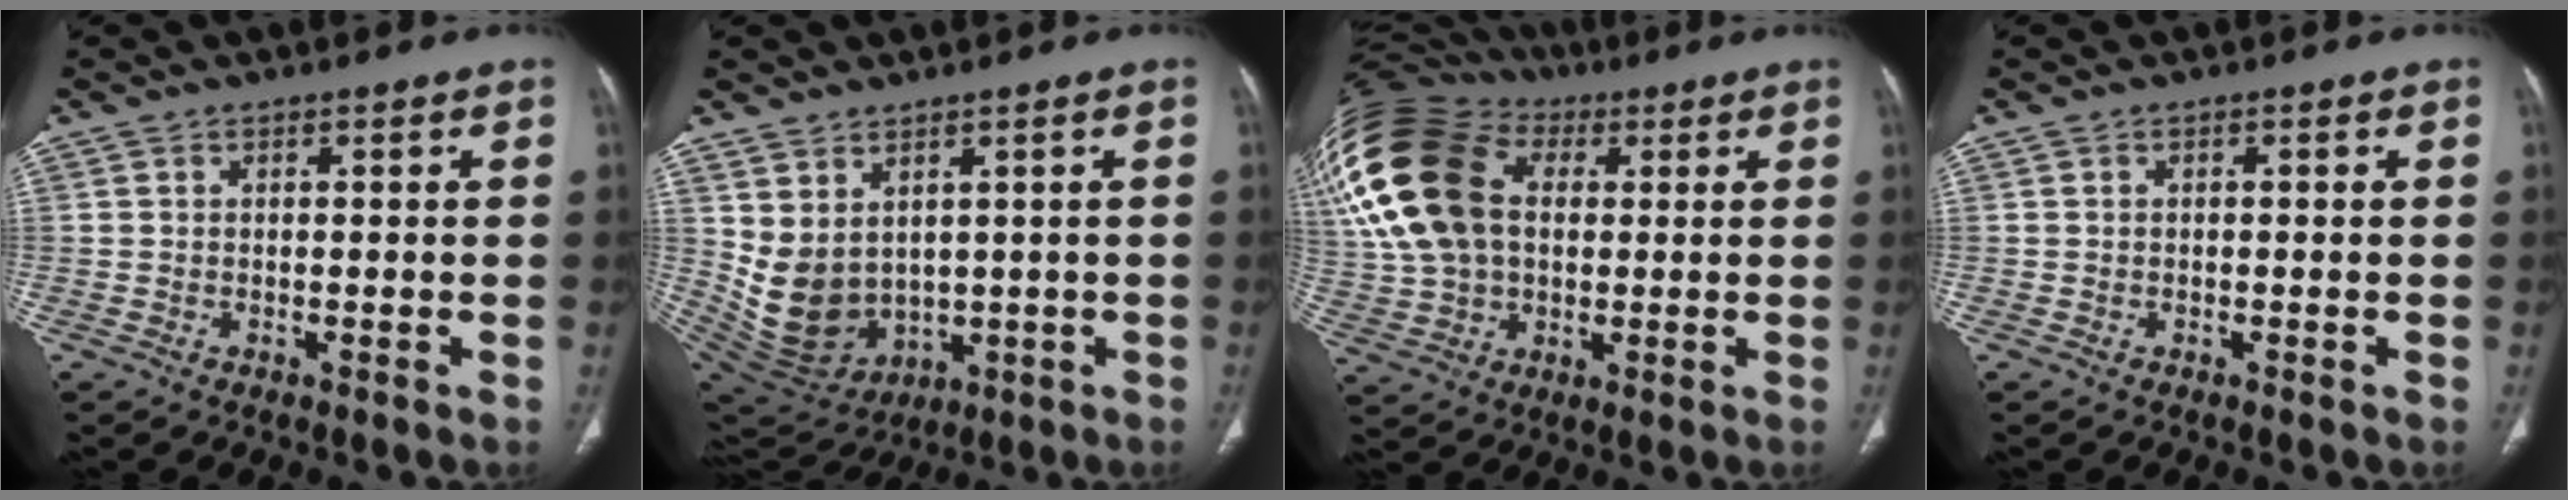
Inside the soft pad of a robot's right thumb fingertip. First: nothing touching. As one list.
[{"total": 10.6, "force": [2.2, 7.8, 6.8], "torque": [-0.114, -0.016, 0.082]}, {"total": 26.0, "force": [6.2, 18.0, 17.7], "torque": [-0.399, 0.046, 0.121]}, {"total": 0.0}]